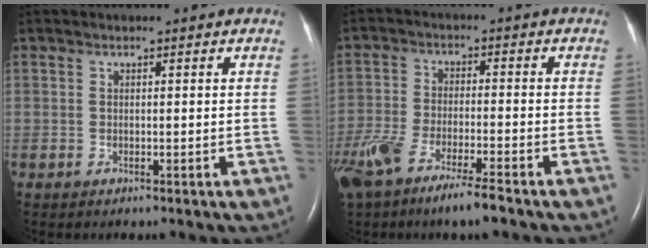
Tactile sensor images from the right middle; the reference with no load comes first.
{"total": 11.2, "force": [-7.9, 1.6, 7.7], "torque": [-0.152, -0.018, -0.142]}